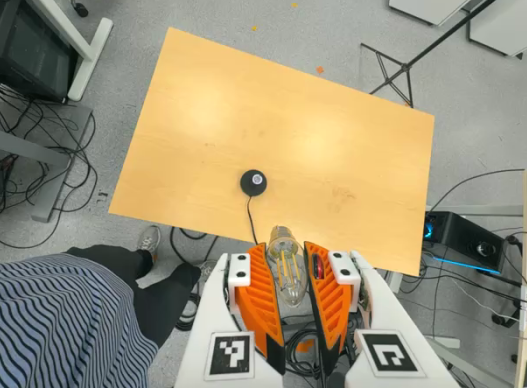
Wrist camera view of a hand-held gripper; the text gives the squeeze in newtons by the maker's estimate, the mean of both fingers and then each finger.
{"total": 20.5, "left": 24.6, "right": 16.4}